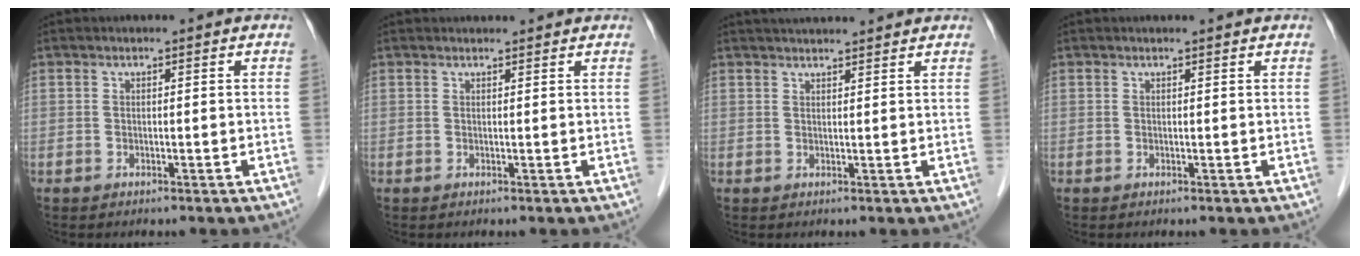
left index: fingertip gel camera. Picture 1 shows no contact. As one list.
[{"total": 2.5, "force": [2.5, 0.3, 0.4], "torque": [-0.011, 0.018, 0.032]}, {"total": 7.2, "force": [6.7, 0.5, 2.5], "torque": [-0.035, 0.034, 0.088]}, {"total": 1.0, "force": [1.0, -0.1, 0.2], "torque": [-0.009, 0.001, 0.014]}]